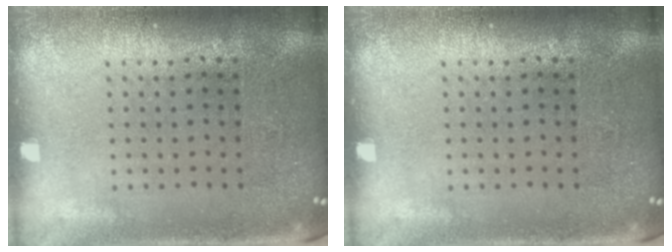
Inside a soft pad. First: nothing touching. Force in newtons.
{"total": 0.0}